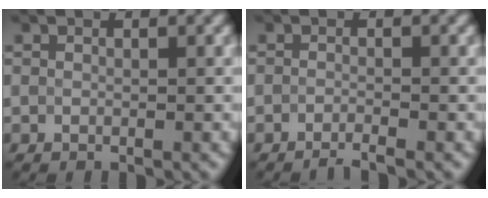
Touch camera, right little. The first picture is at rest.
{"total": 1.8, "force": [-1.8, -0.1, 0.1], "torque": [0.006, -0.005, -0.037]}